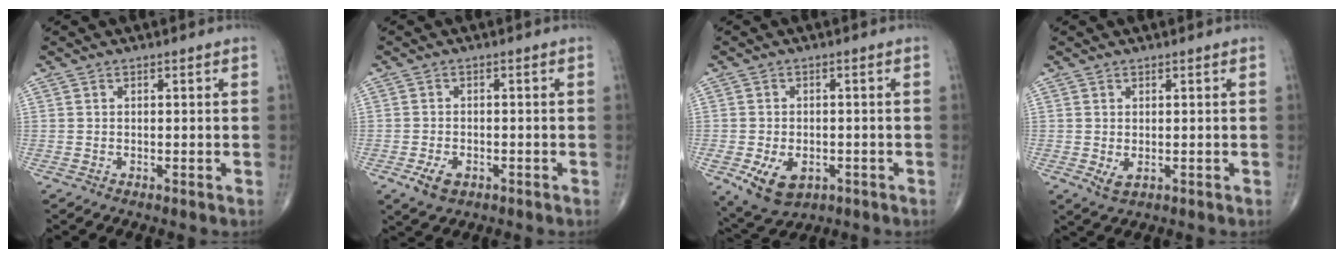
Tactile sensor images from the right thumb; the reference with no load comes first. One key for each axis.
{"total": 3.9, "fx": -1.9, "fy": 2.4, "fz": 2.5, "tx": -0.043, "ty": 0.002, "tz": -0.029}
{"total": 8.4, "fx": -3.1, "fy": 5.5, "fz": 5.6, "tx": -0.089, "ty": 0.001, "tz": -0.038}
{"total": 2.2, "fx": -0.3, "fy": 1.1, "fz": 1.8, "tx": -0.029, "ty": -0.005, "tz": 0.002}